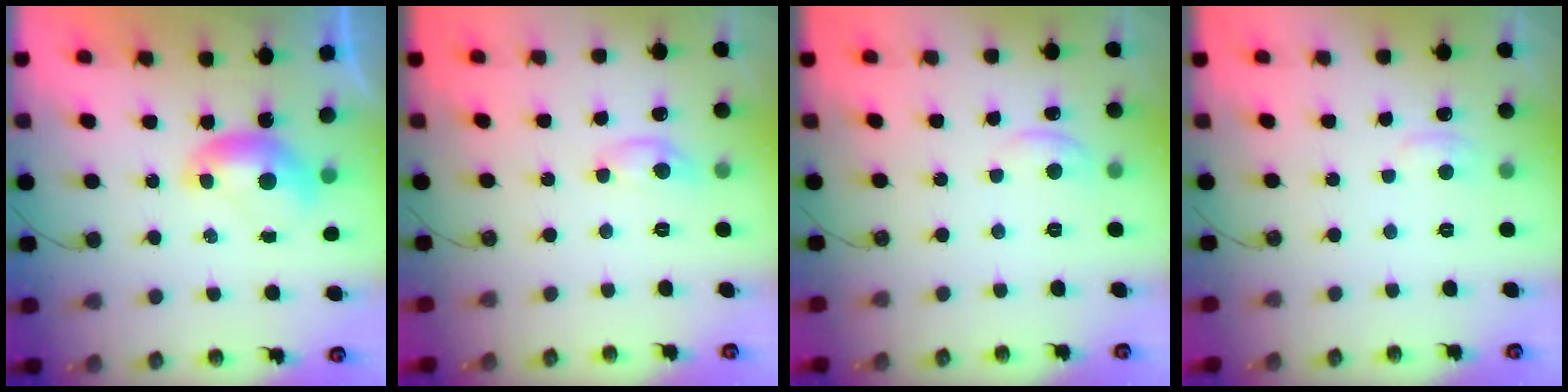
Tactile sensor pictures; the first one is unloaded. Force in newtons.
{"total": 1.1, "press": 1.0, "slide": 0.2}
{"total": 0.0}
{"total": 2.8, "press": 2.8, "slide": 0.5}